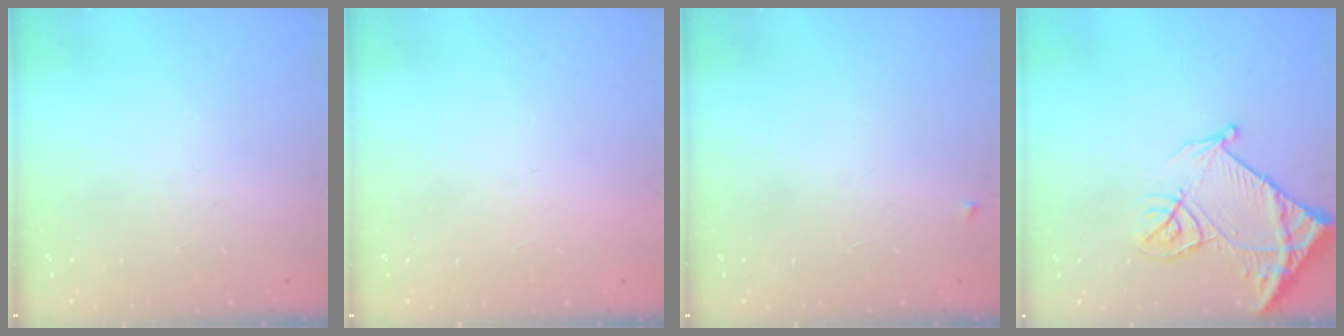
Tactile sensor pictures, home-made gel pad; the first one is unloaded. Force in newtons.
{"total": 1.6, "press": 1.6, "slide": 0.1}
{"total": 2.5, "press": 2.4, "slide": 0.4}
{"total": 13.7, "press": 13.6, "slide": 1.6}